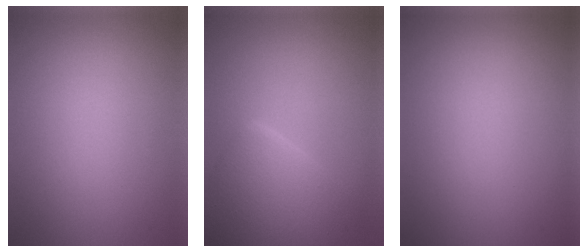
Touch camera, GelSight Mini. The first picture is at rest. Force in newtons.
{"total": 5.3, "press": 5.3, "slide": 0.2}
{"total": 0.0}